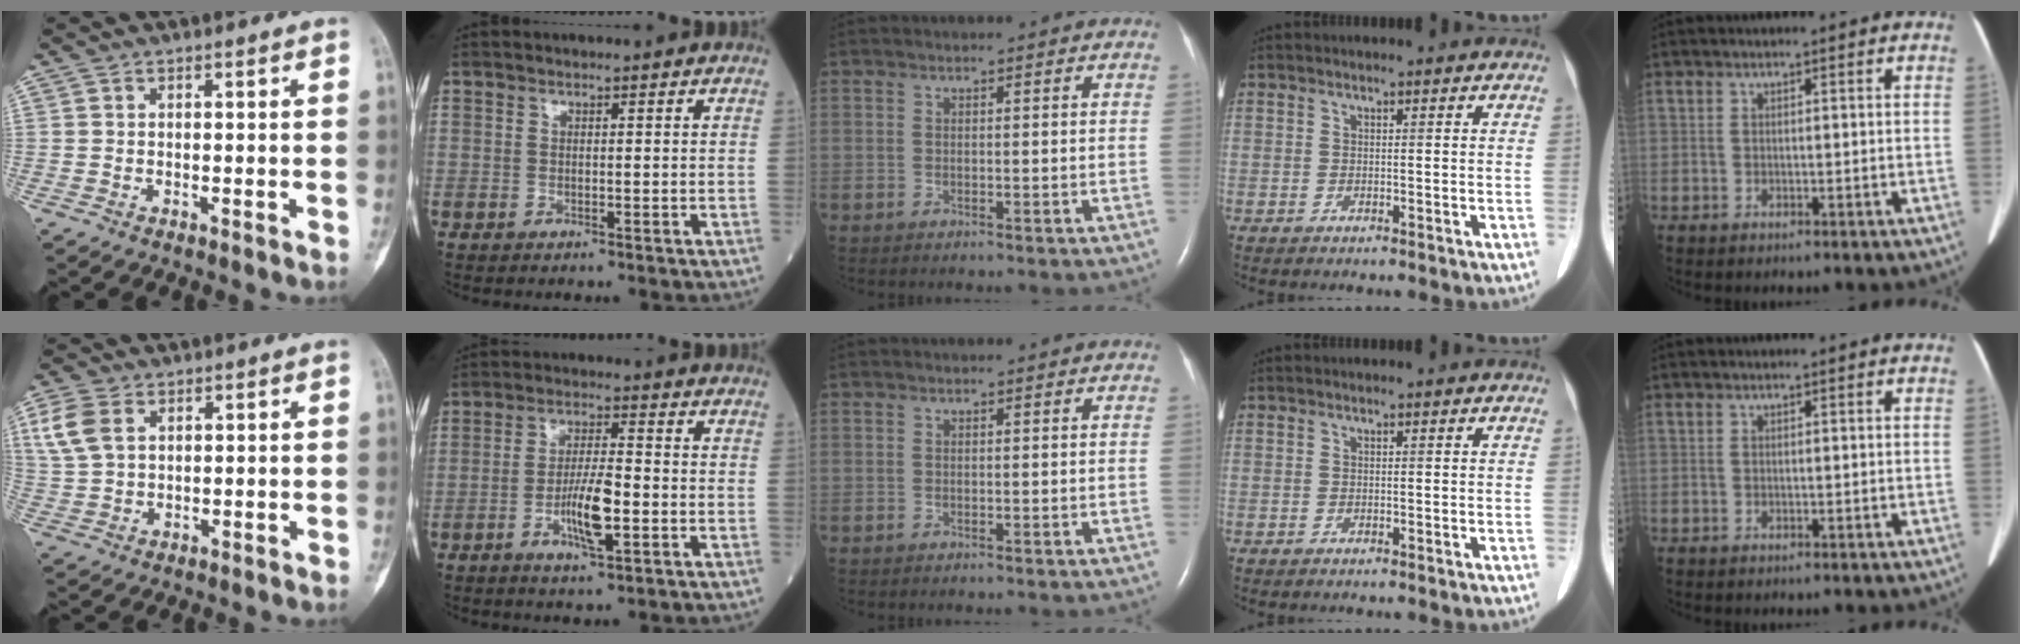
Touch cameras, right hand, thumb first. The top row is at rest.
{"thumb": {"total": 7.4, "force": [2.9, 4.8, 4.8], "torque": [-0.106, 0.001, 0.062]}, "index": {"total": 7.0, "force": [-2.3, 1.0, 6.6], "torque": [-0.127, -0.001, -0.041]}}